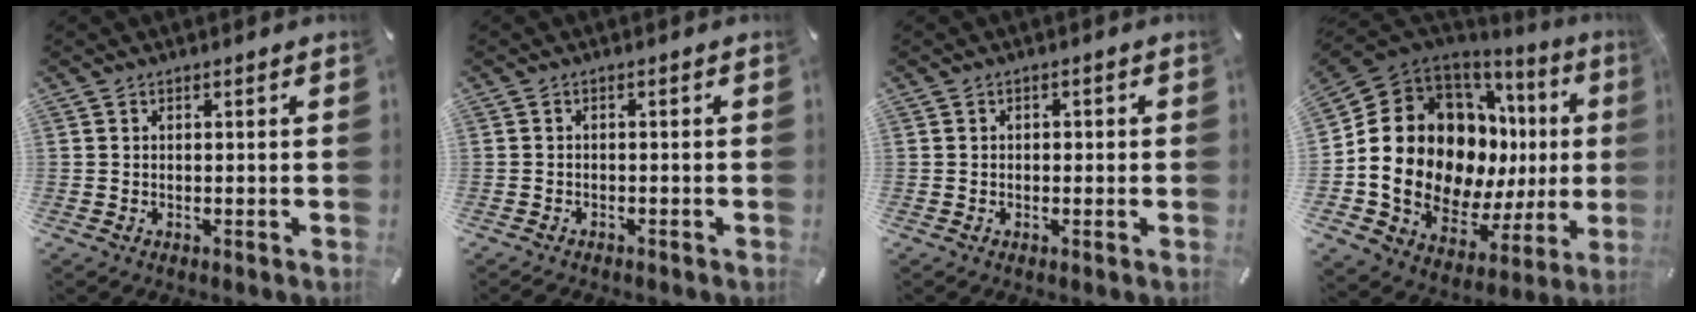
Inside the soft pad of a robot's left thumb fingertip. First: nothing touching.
{"total": 1.6, "force": [-1.4, 0.6, 0.3], "torque": [-0.007, 0.006, -0.030]}
{"total": 1.2, "force": [-0.5, 1.0, 0.5], "torque": [-0.010, 0.005, -0.012]}
{"total": 22.7, "force": [2.1, 15.8, 16.2], "torque": [-0.287, -0.054, 0.062]}